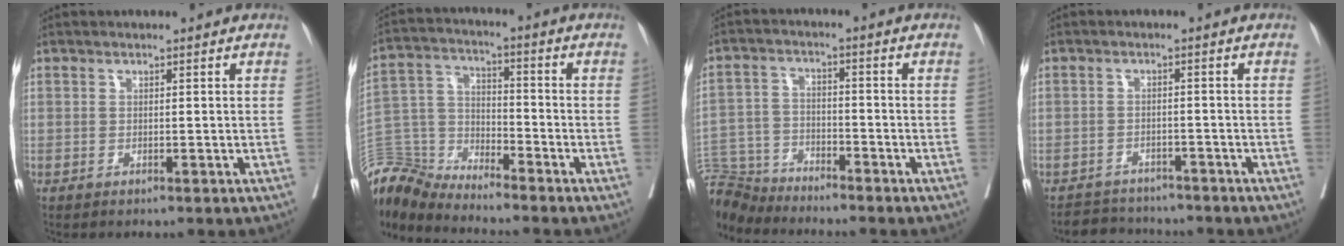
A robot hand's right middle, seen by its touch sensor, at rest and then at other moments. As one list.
[{"total": 8.6, "force": [-8.5, 0.2, -0.9], "torque": [0.014, 0.028, -0.171]}, {"total": 9.0, "force": [-8.9, 1.2, 0.4], "torque": [-0.011, 0.004, -0.172]}, {"total": 5.6, "force": [-5.4, 1.6, 0.1], "torque": [0.007, 0.007, -0.080]}]